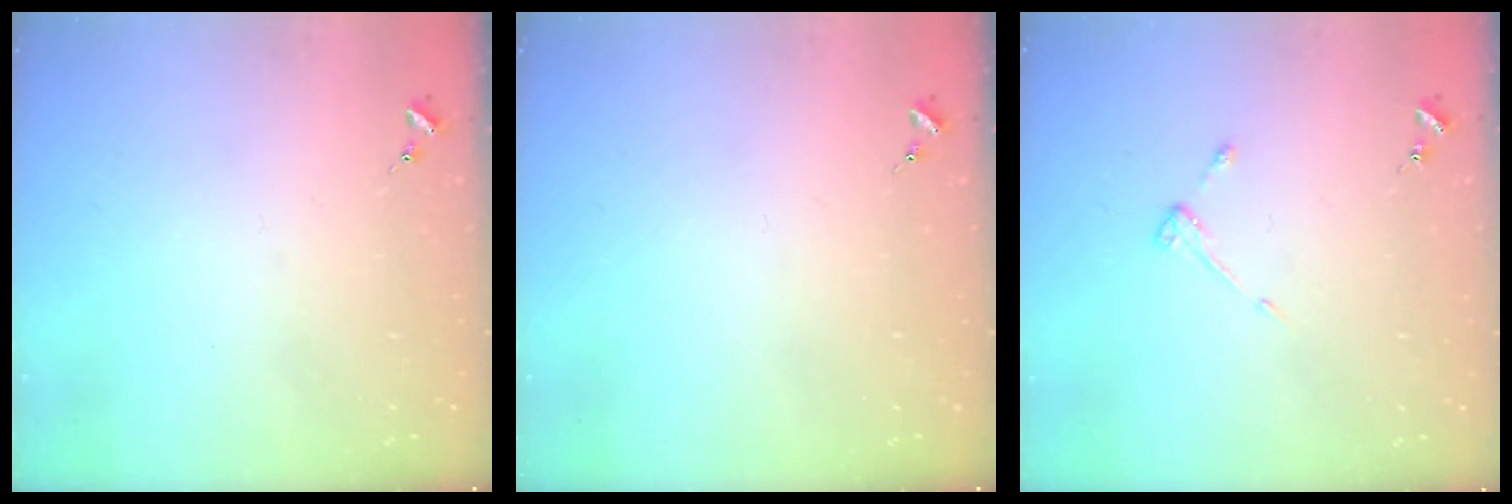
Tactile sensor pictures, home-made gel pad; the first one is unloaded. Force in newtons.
{"total": 0.0}
{"total": 2.8, "press": 2.8, "slide": 0.3}